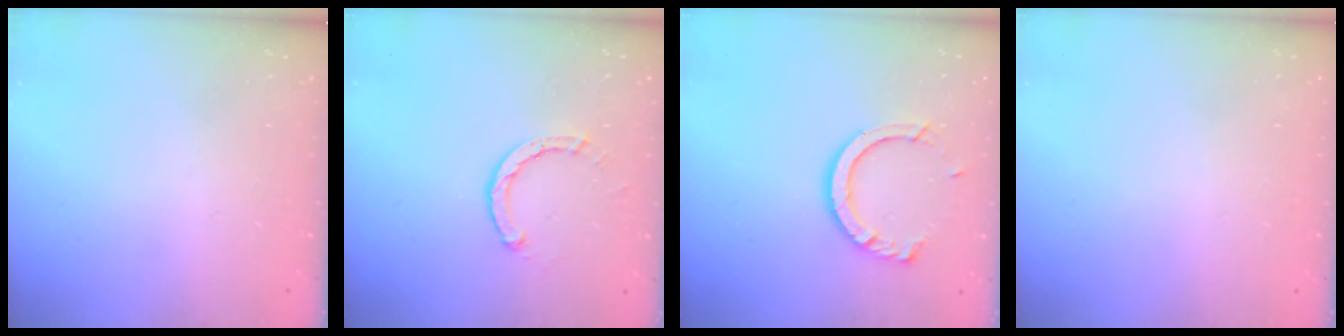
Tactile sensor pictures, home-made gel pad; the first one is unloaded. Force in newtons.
{"total": 2.6, "press": 2.6, "slide": 0.3}
{"total": 10.0, "press": 10.0, "slide": 0.9}
{"total": 2.5, "press": 2.5, "slide": 0.2}